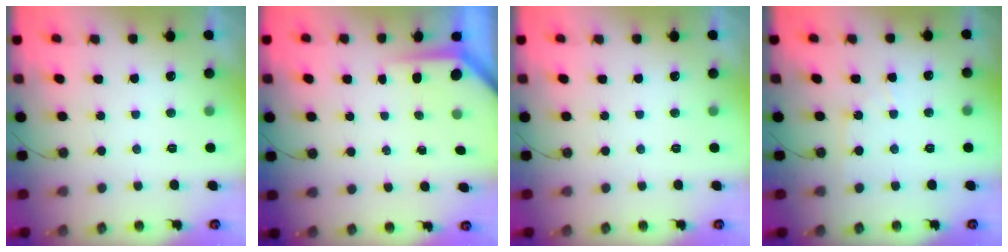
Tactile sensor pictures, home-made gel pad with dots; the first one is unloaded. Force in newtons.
{"total": 3.7, "press": 3.7, "slide": 0.3}
{"total": 0.0}
{"total": 4.6, "press": 4.5, "slide": 0.7}